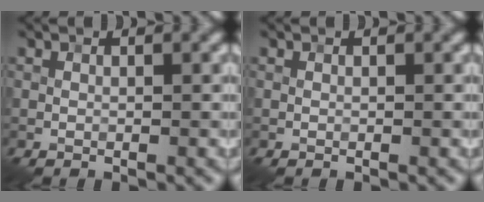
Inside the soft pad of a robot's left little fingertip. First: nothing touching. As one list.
[{"total": 0.0}]